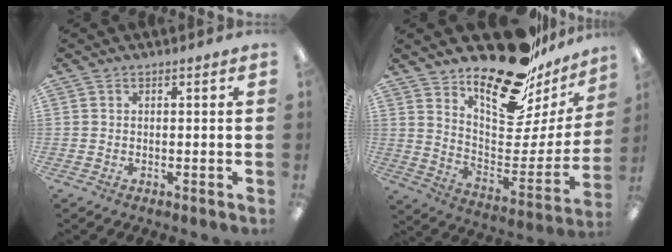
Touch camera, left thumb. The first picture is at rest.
{"total": 22.6, "force": [18.9, 7.0, 10.2], "torque": [-0.141, -0.148, 0.317]}